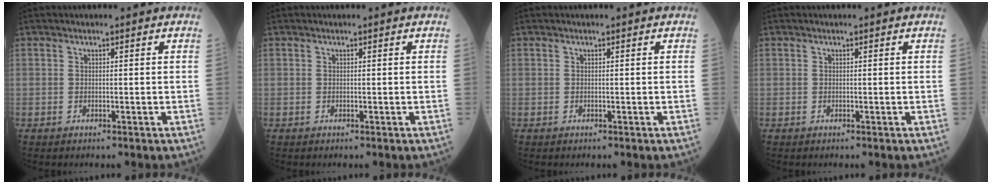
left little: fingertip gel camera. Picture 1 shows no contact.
{"total": 0.0}
{"total": 0.0}
{"total": 0.0}